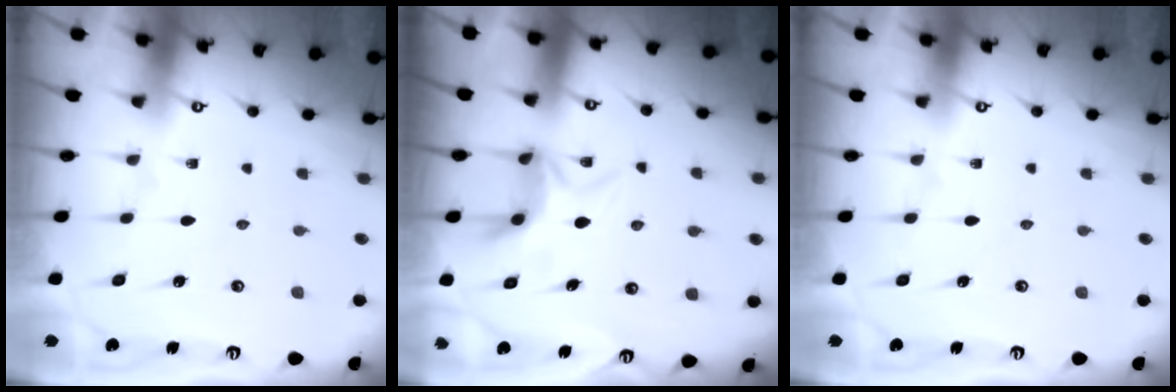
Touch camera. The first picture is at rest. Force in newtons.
{"total": 5.6, "press": 5.5, "slide": 1.0}
{"total": 0.0}